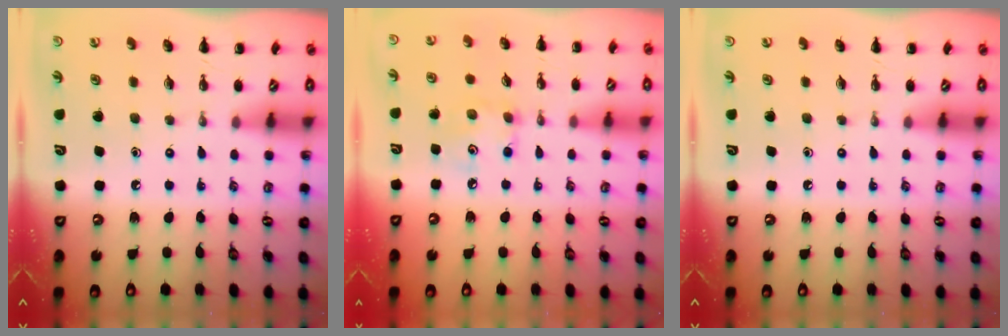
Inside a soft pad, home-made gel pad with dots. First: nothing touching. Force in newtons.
{"total": 4.9, "press": 4.8, "slide": 0.7}
{"total": 0.0}